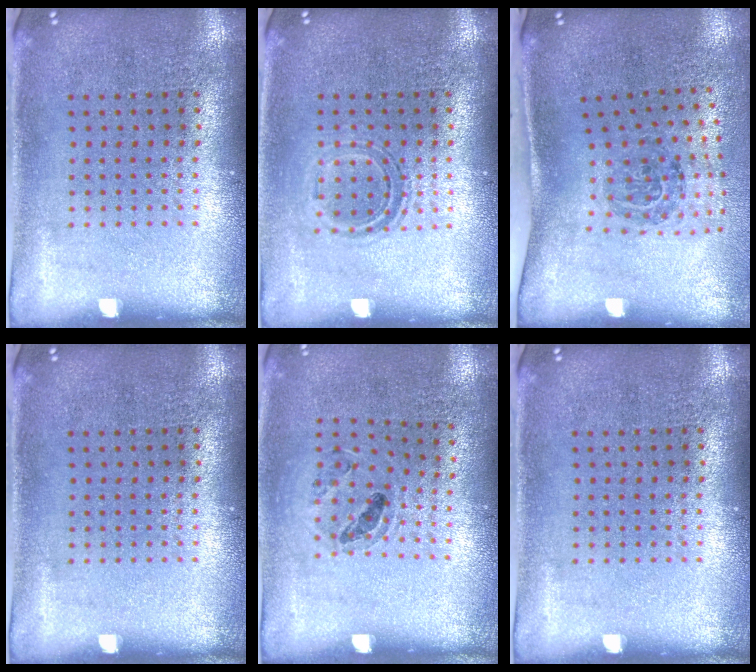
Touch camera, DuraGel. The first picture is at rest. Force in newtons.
{"total": 1.2, "press": 0.9, "slide": 0.7}
{"total": 1.7, "press": 1.1, "slide": 1.3}
{"total": 0.0}
{"total": 0.9, "press": 0.9, "slide": 0.1}
{"total": 0.0}